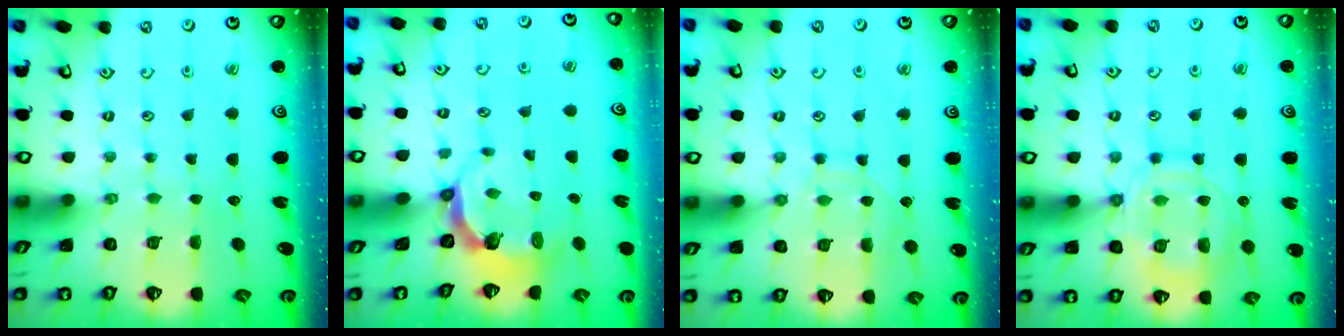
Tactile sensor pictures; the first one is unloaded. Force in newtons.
{"total": 5.0, "press": 4.0, "slide": 3.1}
{"total": 8.7, "press": 8.7, "slide": 0.6}
{"total": 14.6, "press": 14.5, "slide": 1.4}